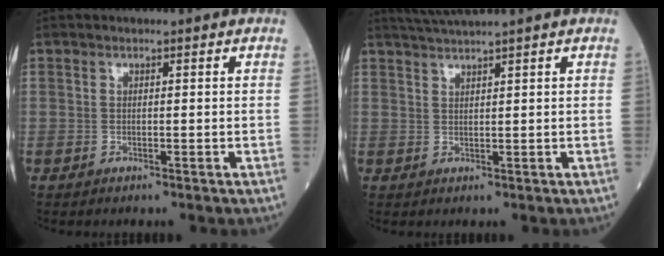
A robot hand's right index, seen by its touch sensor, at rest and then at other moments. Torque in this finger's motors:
{"motor_torque": [-0.09, 0.31, 0.05, 0.02]}